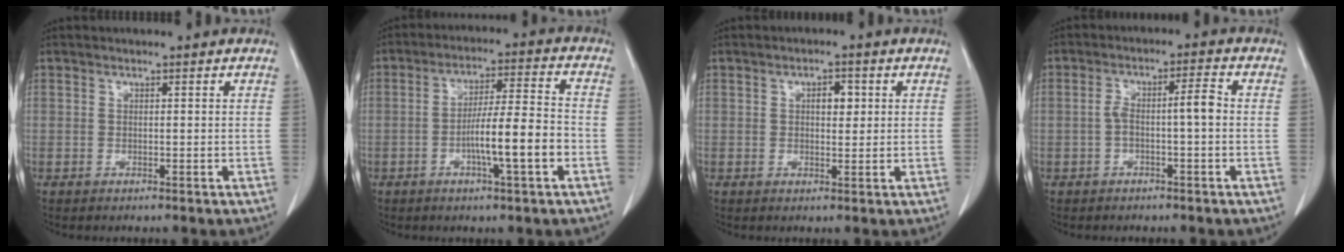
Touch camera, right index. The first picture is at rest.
{"total": 9.6, "force": [-3.1, 0.4, 9.1], "torque": [-0.154, 0.008, -0.053]}
{"total": 2.8, "force": [0.7, 1.3, 2.4], "torque": [-0.036, 0.003, 0.009]}
{"total": 4.7, "force": [-0.7, 0.7, 4.6], "torque": [-0.084, 0.024, -0.007]}